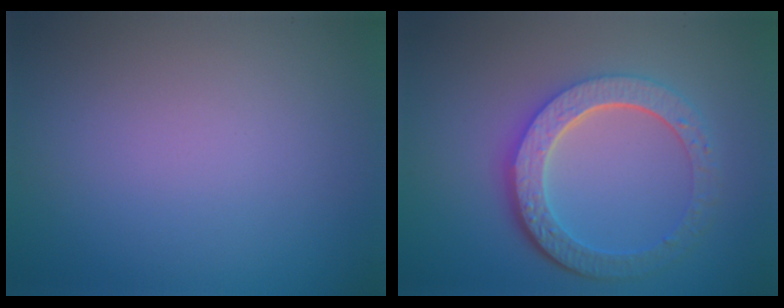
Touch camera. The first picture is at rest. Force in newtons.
{"total": 6.2, "press": 4.6, "slide": 4.1}